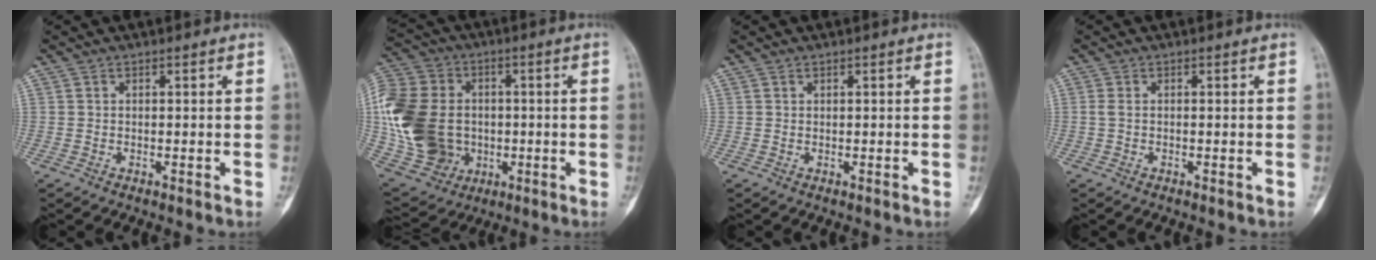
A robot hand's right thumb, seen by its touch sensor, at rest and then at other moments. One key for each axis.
{"total": 23.7, "fx": -0.7, "fy": 18.8, "fz": 14.4, "tx": -0.317, "ty": 0.013, "tz": 0.005}
{"total": 0.0}
{"total": 1.0, "fx": 0.0, "fy": 0.5, "fz": 0.8, "tx": -0.023, "ty": -0.002, "tz": 0.000}